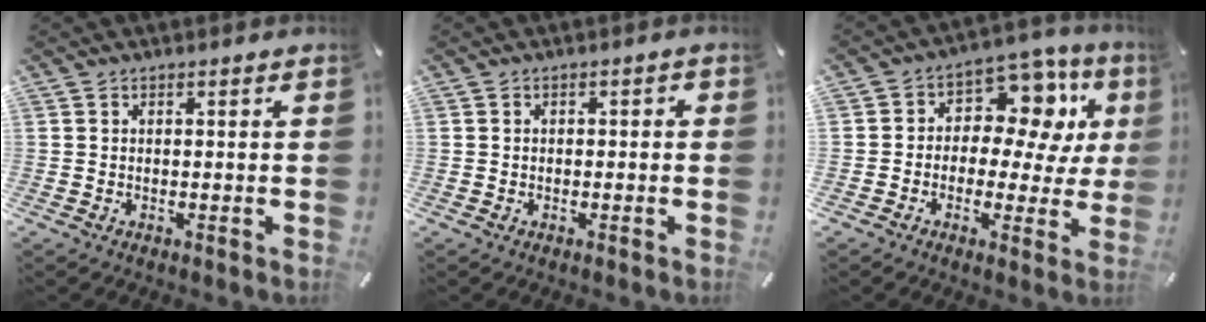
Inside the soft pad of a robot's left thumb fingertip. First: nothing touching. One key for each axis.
{"total": 1.2, "fx": -0.8, "fy": 0.7, "fz": 0.5, "tx": -0.010, "ty": 0.005, "tz": -0.018}
{"total": 11.6, "fx": 3.5, "fy": 8.1, "fz": 7.6, "tx": -0.110, "ty": -0.027, "tz": 0.065}